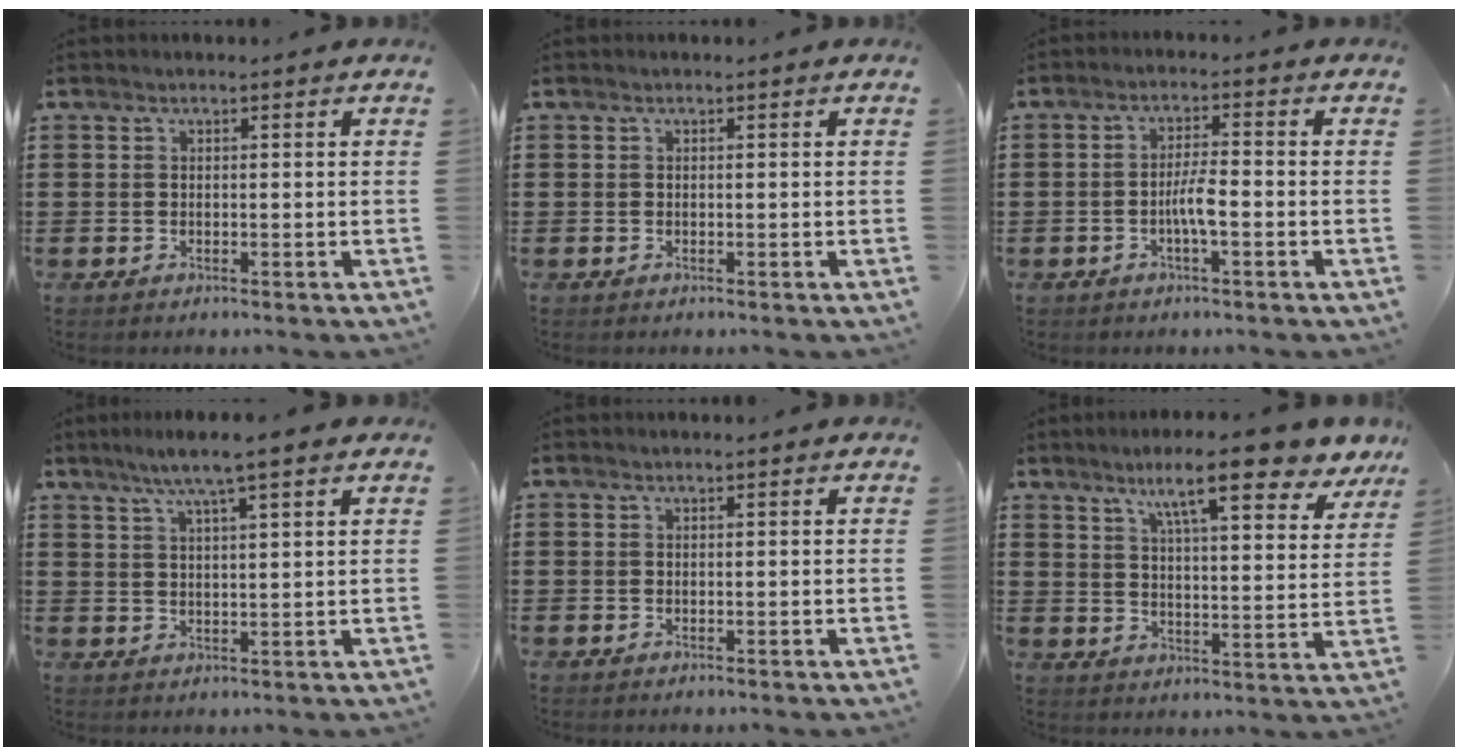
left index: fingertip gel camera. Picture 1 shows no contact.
{"total": 0.0}
{"total": 3.9, "force": [-1.4, 0.7, 3.6], "torque": [-0.079, -0.001, -0.030]}
{"total": 5.8, "force": [4.2, 0.1, 4.0], "torque": [-0.087, -0.005, 0.072]}
{"total": 0.0}
{"total": 11.2, "force": [8.3, 1.1, 7.4], "torque": [-0.132, -0.032, 0.136]}